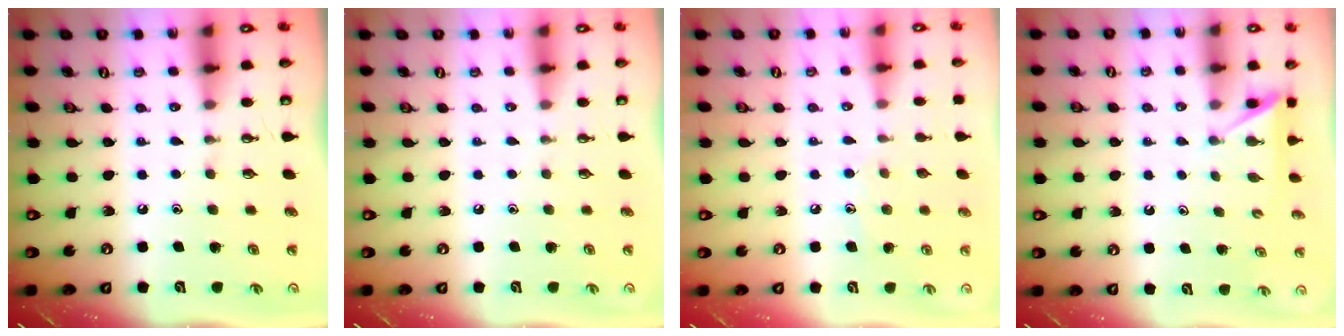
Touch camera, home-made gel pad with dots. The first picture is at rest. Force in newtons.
{"total": 0.0}
{"total": 6.4, "press": 6.4, "slide": 0.5}
{"total": 2.4, "press": 2.4, "slide": 0.4}